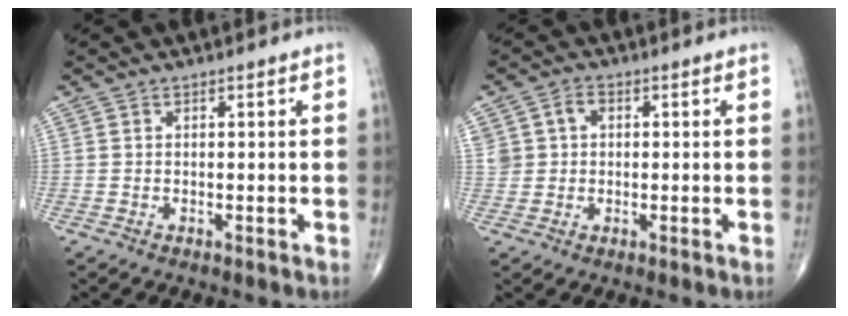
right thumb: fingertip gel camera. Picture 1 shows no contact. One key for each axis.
{"total": 4.3, "fx": 1.1, "fy": 3.6, "fz": 2.2, "tx": -0.027, "ty": 0.009, "tz": 0.021}